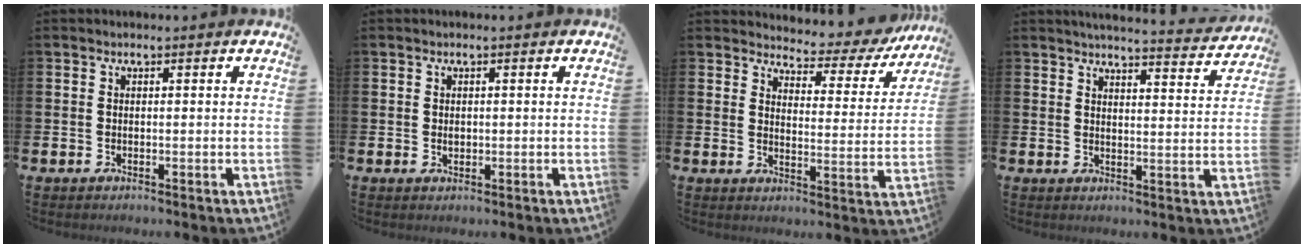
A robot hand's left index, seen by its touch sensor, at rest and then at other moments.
{"total": 0.8, "force": [0.3, 0.6, 0.4], "torque": [0.000, 0.001, 0.002]}
{"total": 4.5, "force": [4.1, 1.5, 1.0], "torque": [-0.028, -0.042, 0.061]}
{"total": 4.5, "force": [4.5, -0.1, 0.8], "torque": [-0.015, -0.038, 0.074]}